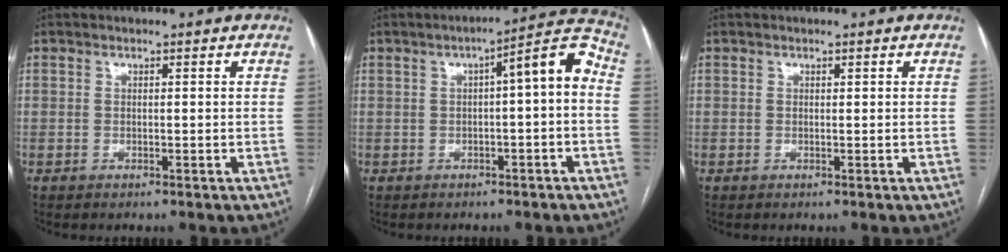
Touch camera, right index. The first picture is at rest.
{"total": 7.5, "force": [0.0, 1.2, 7.4], "torque": [-0.096, 0.032, -0.005]}
{"total": 0.0}